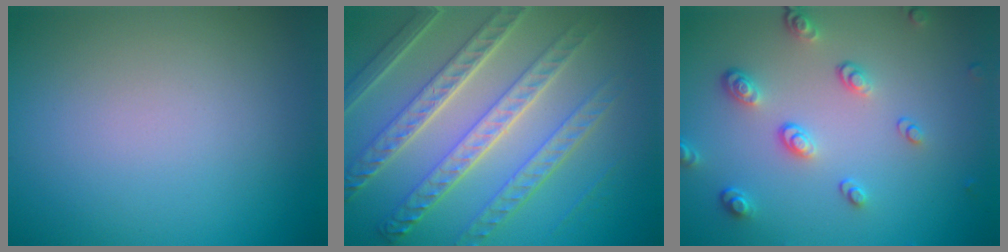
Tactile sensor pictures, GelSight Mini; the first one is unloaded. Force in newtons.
{"total": 8.2, "press": 6.4, "slide": 5.1}
{"total": 3.5, "press": 2.6, "slide": 2.3}